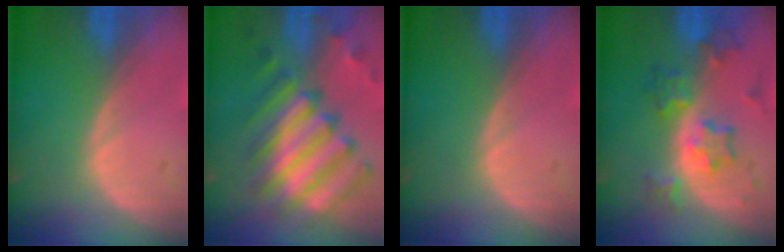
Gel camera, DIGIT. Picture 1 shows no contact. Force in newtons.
{"total": 10.6, "press": 10.2, "slide": 3.1}
{"total": 0.0}
{"total": 6.4, "press": 6.4, "slide": 0.2}